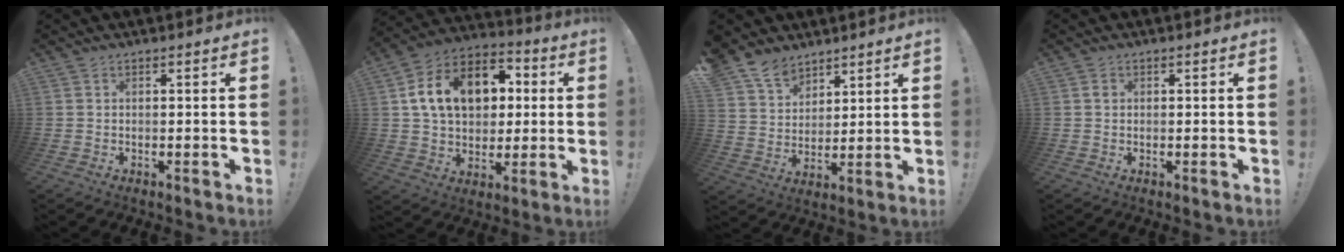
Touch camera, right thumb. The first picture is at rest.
{"total": 18.2, "force": [4.4, 13.4, 11.4], "torque": [-0.161, 0.003, 0.085]}
{"total": 11.1, "force": [8.6, 6.5, 2.6], "torque": [-0.063, -0.056, 0.173]}
{"total": 0.8, "force": [0.1, 0.8, 0.3], "torque": [0.000, 0.002, 0.001]}